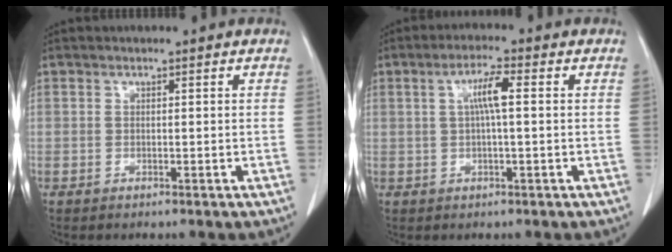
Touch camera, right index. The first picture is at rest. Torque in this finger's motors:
{"motor_torque": [0.59, 0.09, 0.14, 0.09]}